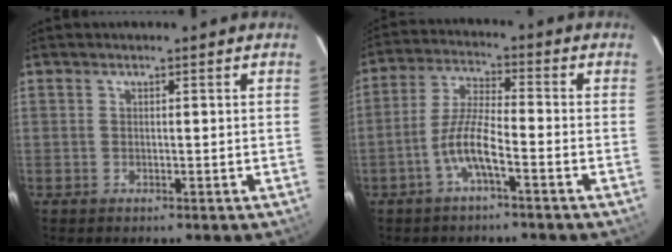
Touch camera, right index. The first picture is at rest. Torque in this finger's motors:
{"motor_torque": [1.14, -0.67, 0.61, 0.15]}